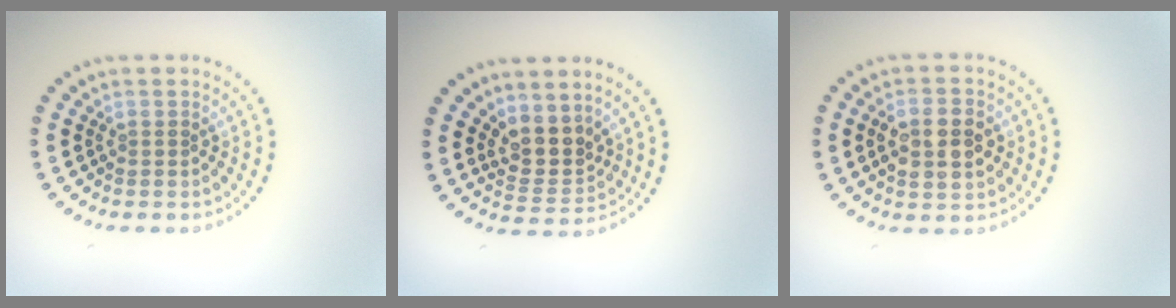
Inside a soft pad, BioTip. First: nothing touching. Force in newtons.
{"total": 3.0, "press": 2.3, "slide": 1.8}
{"total": 4.4, "press": 4.3, "slide": 0.5}